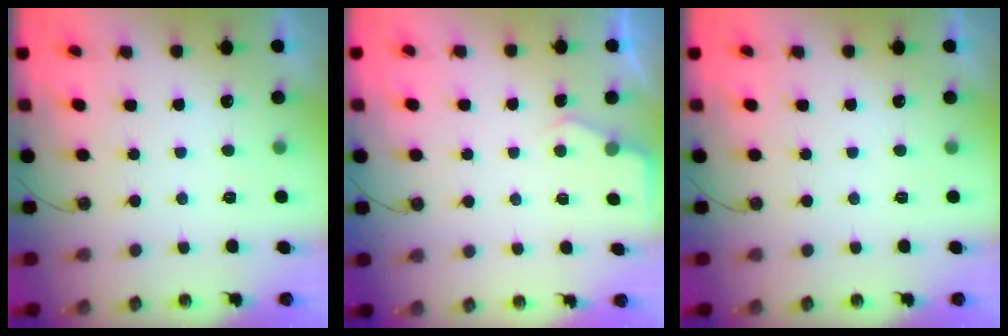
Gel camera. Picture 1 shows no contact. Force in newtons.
{"total": 4.1, "press": 4.1, "slide": 0.6}
{"total": 0.0}